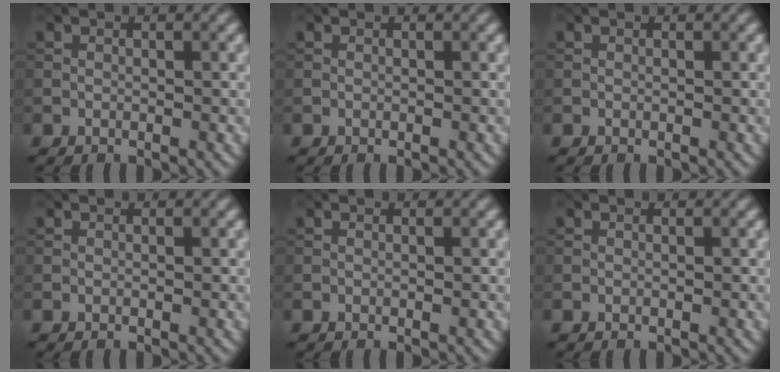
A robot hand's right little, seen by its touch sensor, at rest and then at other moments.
{"total": 0.0}
{"total": 0.0}
{"total": 0.0}
{"total": 0.0}
{"total": 0.0}